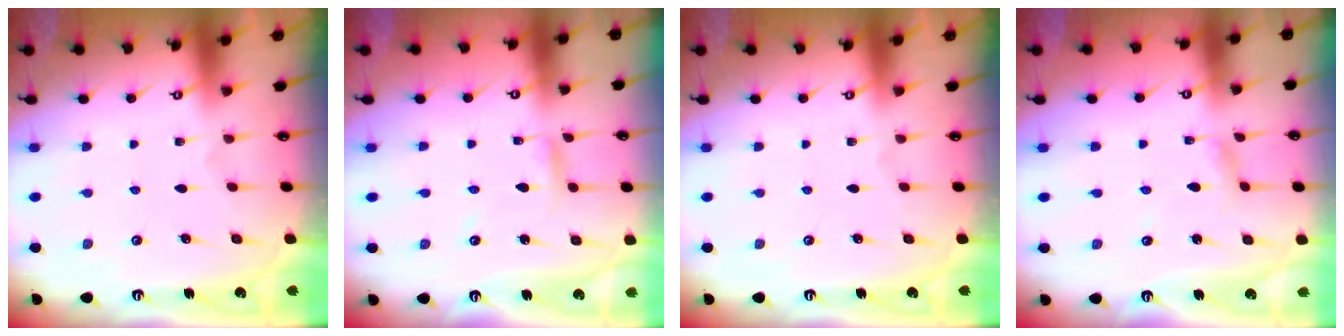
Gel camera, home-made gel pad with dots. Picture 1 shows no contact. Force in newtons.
{"total": 3.2, "press": 3.2, "slide": 0.2}
{"total": 0.0}
{"total": 3.0, "press": 3.0, "slide": 0.1}